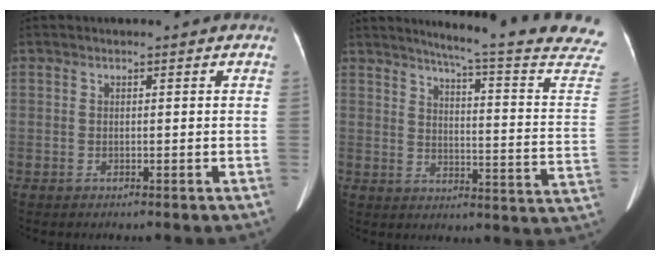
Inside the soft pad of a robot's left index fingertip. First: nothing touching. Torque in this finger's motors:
{"motor_torque": [0.60, -1.27, 0.00, 0.06]}